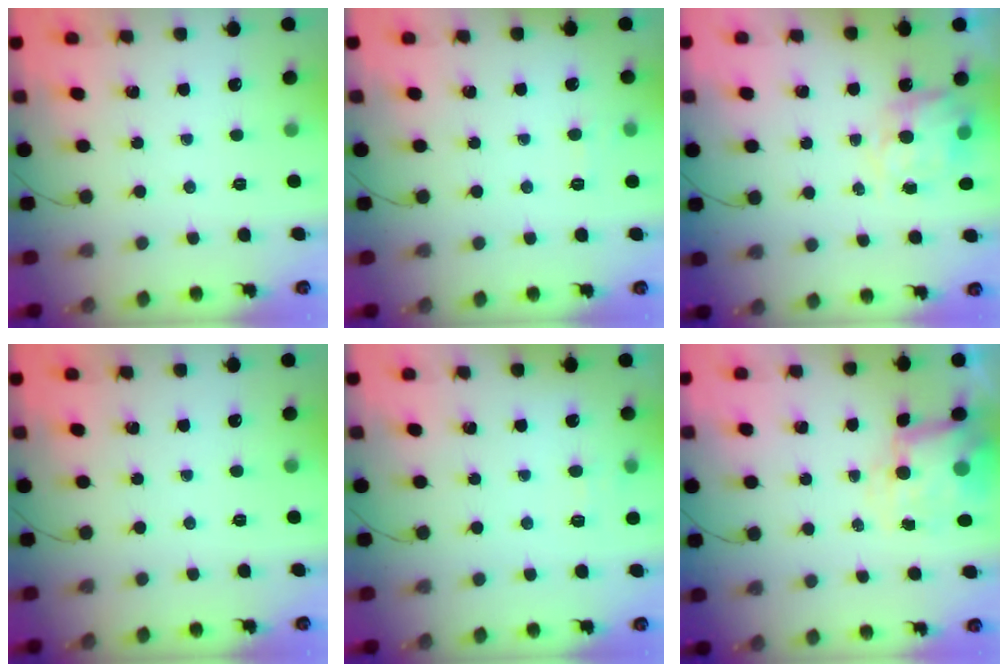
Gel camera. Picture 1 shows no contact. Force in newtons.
{"total": 5.6, "press": 5.4, "slide": 1.7}
{"total": 8.7, "press": 8.6, "slide": 0.7}
{"total": 0.0}
{"total": 7.2, "press": 7.0, "slide": 1.8}
{"total": 7.8, "press": 7.6, "slide": 1.7}